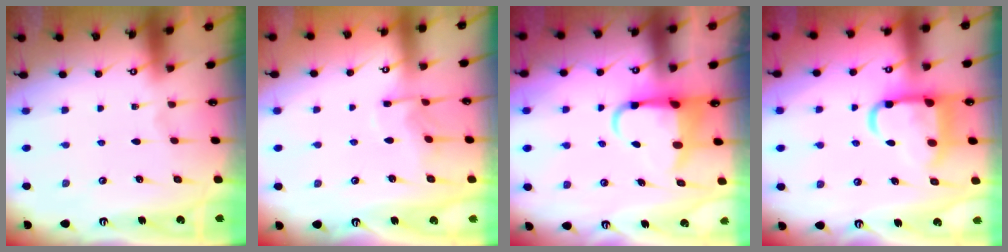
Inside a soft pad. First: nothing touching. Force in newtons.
{"total": 6.0, "press": 6.0, "slide": 0.6}
{"total": 6.4, "press": 6.3, "slide": 1.2}
{"total": 12.9, "press": 12.9, "slide": 1.4}